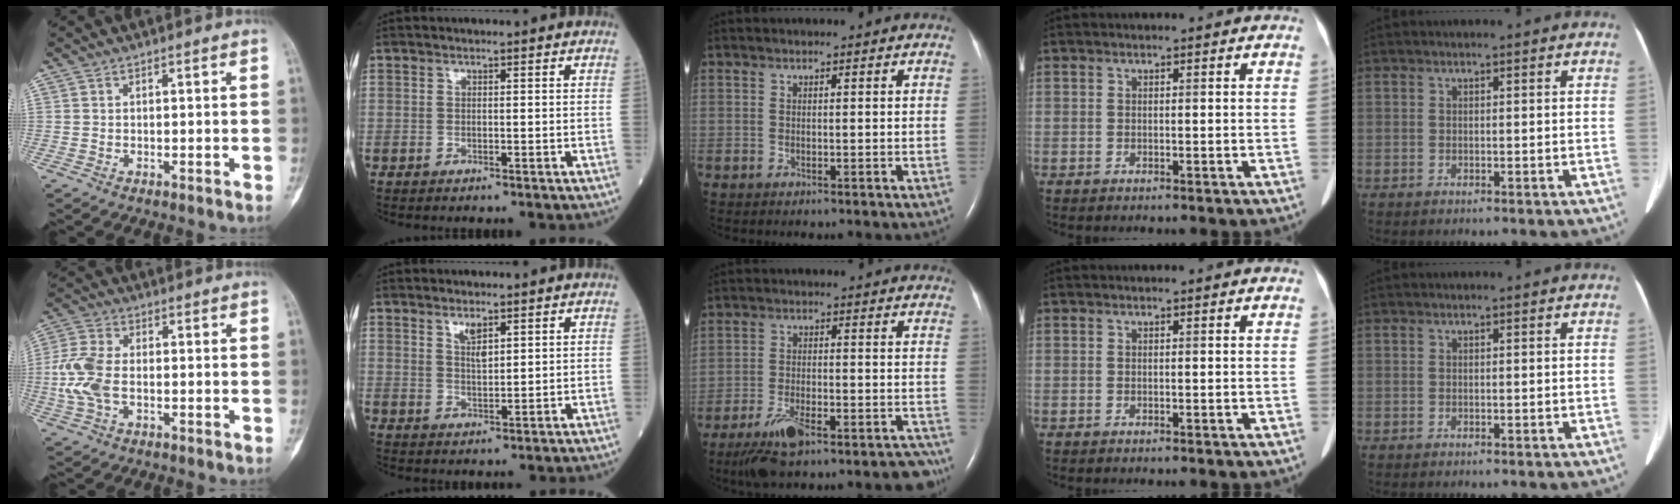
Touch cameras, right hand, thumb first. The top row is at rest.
{"thumb": {"total": 8.7, "force": [-1.1, 5.0, 7.0], "torque": [-0.167, 0.012, -0.025]}, "index": {"total": 3.0, "force": [1.8, 0.9, 2.2], "torque": [-0.044, -0.001, 0.036]}, "middle": {"total": 12.0, "force": [-10.0, 2.5, 6.2], "torque": [-0.080, 0.012, -0.157]}}